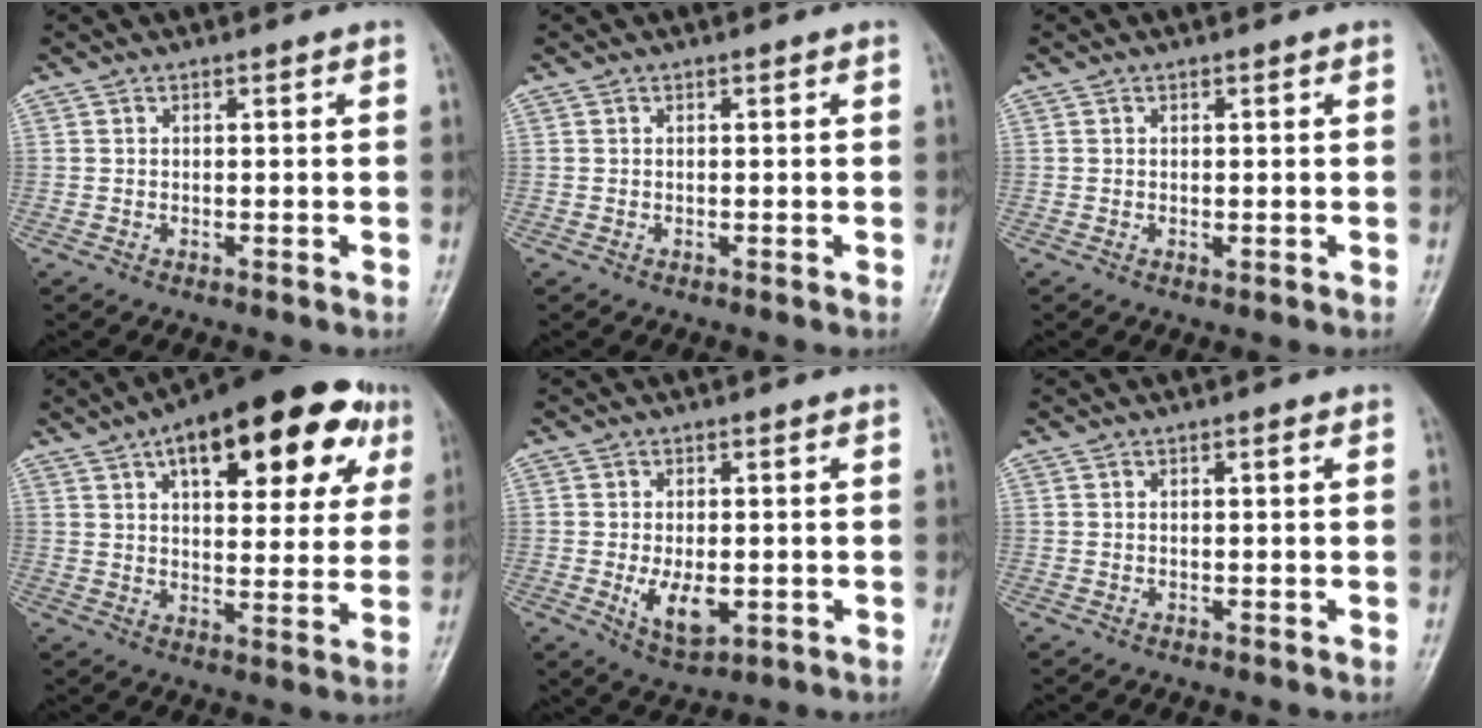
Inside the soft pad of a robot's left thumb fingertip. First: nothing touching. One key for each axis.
{"total": 0.0}
{"total": 0.9, "fx": 0.2, "fy": 0.4, "fz": 0.8, "tx": -0.011, "ty": -0.002, "tz": 0.005}
{"total": 24.1, "fx": 11.1, "fy": 10.6, "fz": 18.6, "tx": -0.231, "ty": 0.004, "tz": 0.154}
{"total": 6.7, "fx": -1.1, "fy": 3.7, "fz": 5.5, "tx": -0.086, "ty": -0.014, "tz": -0.010}
{"total": 0.9, "fx": 0.4, "fy": 0.2, "fz": 0.8, "tx": -0.013, "ty": 0.001, "tz": 0.005}